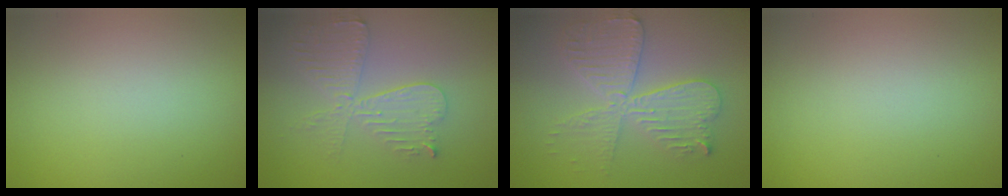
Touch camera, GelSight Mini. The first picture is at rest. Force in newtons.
{"total": 4.4, "press": 3.8, "slide": 2.1}
{"total": 5.7, "press": 5.7, "slide": 0.8}
{"total": 0.0}